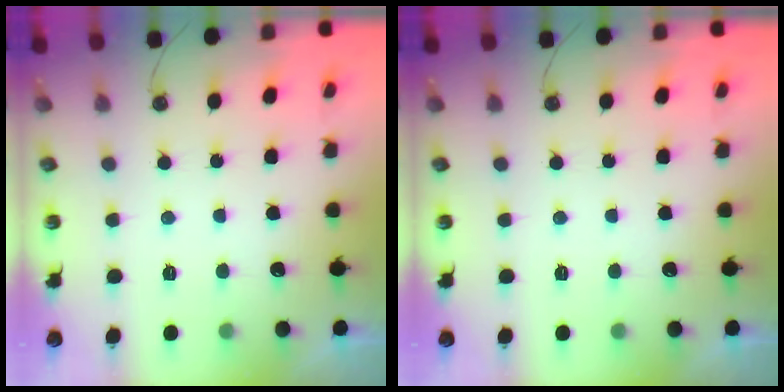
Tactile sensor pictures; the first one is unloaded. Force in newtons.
{"total": 0.0}